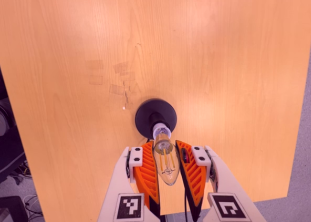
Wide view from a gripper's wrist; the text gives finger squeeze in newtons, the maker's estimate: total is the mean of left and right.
{"total": 18.9, "left": 20.3, "right": 17.5}